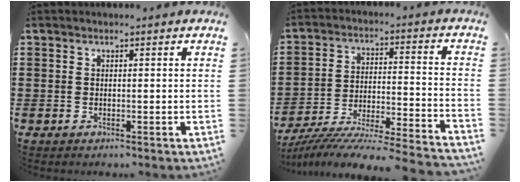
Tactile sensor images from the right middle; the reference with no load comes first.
{"total": 7.7, "force": [-7.5, -0.5, 2.0], "torque": [-0.037, -0.007, -0.152]}